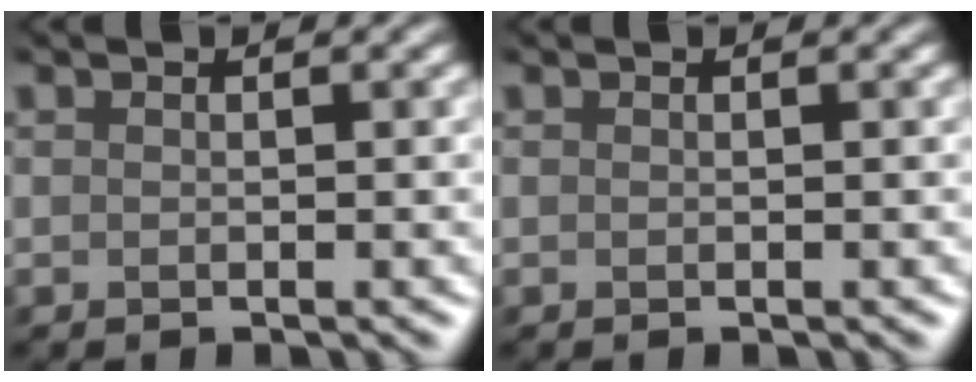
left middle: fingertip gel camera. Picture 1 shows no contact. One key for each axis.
{"total": 0.0}